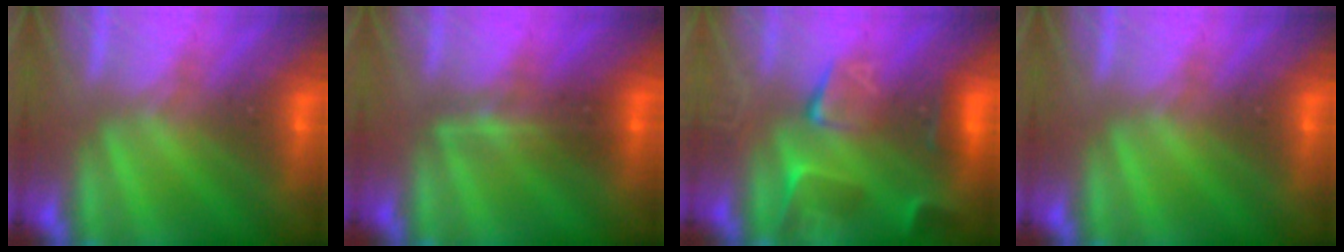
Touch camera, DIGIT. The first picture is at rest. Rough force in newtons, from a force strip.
{"total": 2.4}
{"total": 12.7}
{"total": 0.0}